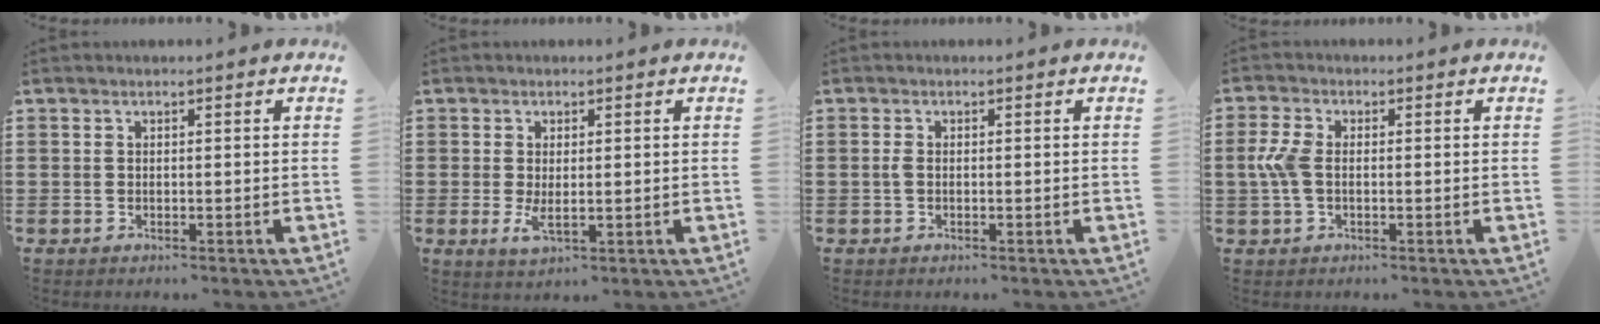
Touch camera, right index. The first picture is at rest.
{"total": 2.9, "force": [0.0, 1.2, 2.7], "torque": [-0.057, -0.001, -0.002]}
{"total": 1.1, "force": [-0.2, 0.5, 1.0], "torque": [-0.027, -0.002, -0.007]}
{"total": 4.8, "force": [-0.2, 2.7, 3.9], "torque": [-0.113, -0.005, -0.015]}